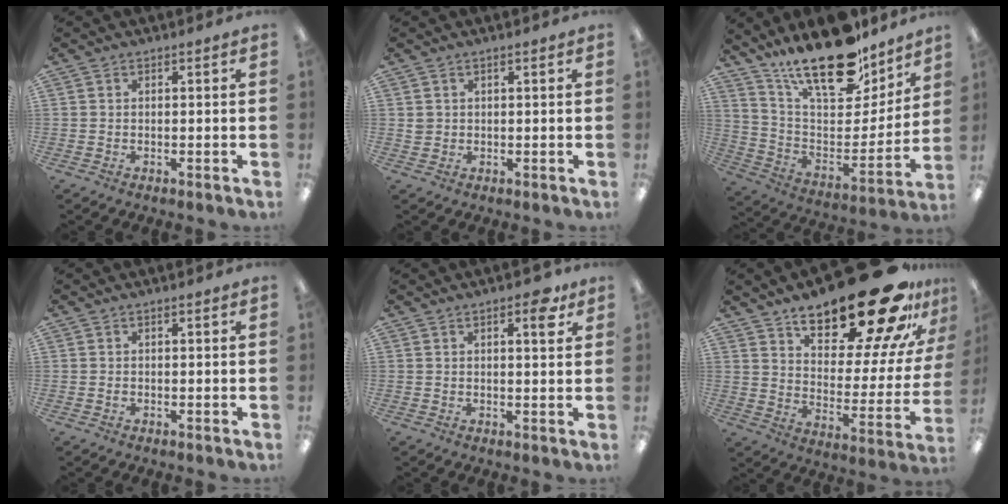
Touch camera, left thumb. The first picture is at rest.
{"total": 1.5, "force": [0.5, 1.4, 0.5], "torque": [-0.013, 0.004, 0.007]}
{"total": 23.8, "force": [18.3, 8.9, 12.3], "torque": [-0.198, -0.117, 0.318]}
{"total": 0.5, "force": [-0.1, 0.3, 0.4], "torque": [-0.008, 0.001, -0.003]}
{"total": 4.9, "force": [2.6, 1.7, 3.8], "torque": [-0.043, -0.010, 0.036]}
{"total": 27.0, "force": [19.3, 8.4, 16.9], "torque": [-0.240, -0.128, 0.310]}